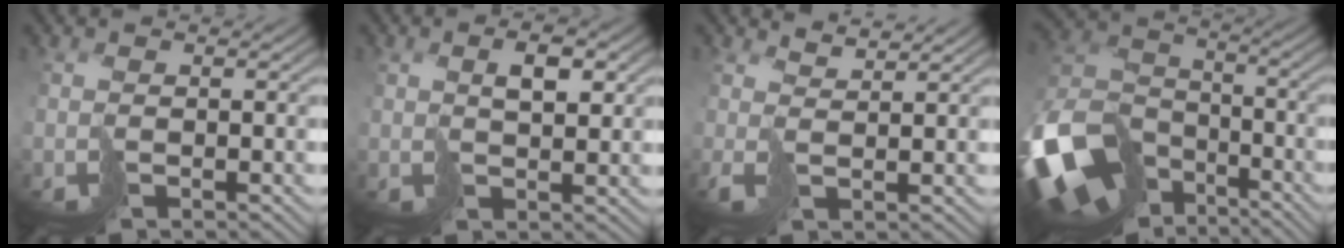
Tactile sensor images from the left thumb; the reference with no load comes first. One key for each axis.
{"total": 3.5, "fx": 1.6, "fy": 1.3, "fz": 2.8, "tx": -0.050, "ty": 0.003, "tz": 0.033}
{"total": 3.0, "fx": 2.1, "fy": 0.8, "fz": 2.1, "tx": -0.054, "ty": 0.004, "tz": 0.036}
{"total": 18.1, "fx": -9.8, "fy": 12.0, "fz": 9.4, "tx": -0.283, "ty": -0.053, "tz": -0.162}